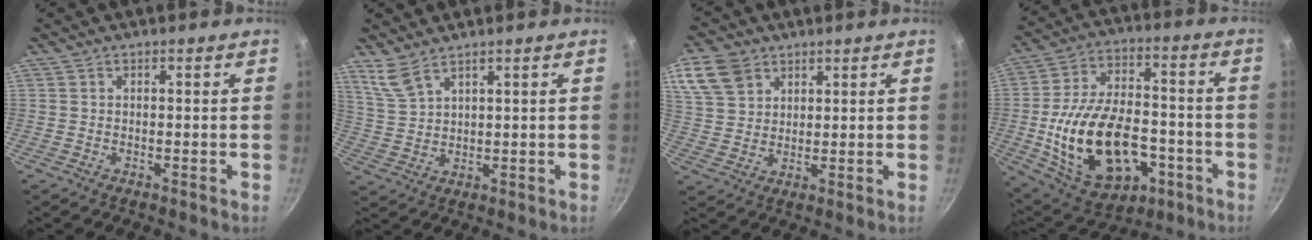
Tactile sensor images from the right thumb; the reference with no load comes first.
{"total": 4.8, "force": [3.8, 1.4, 2.5], "torque": [-0.056, -0.022, 0.092]}
{"total": 9.8, "force": [5.2, 7.0, 4.5], "torque": [-0.074, -0.006, 0.105]}
{"total": 24.6, "force": [-6.3, 15.0, 18.6], "torque": [-0.313, 0.039, -0.084]}